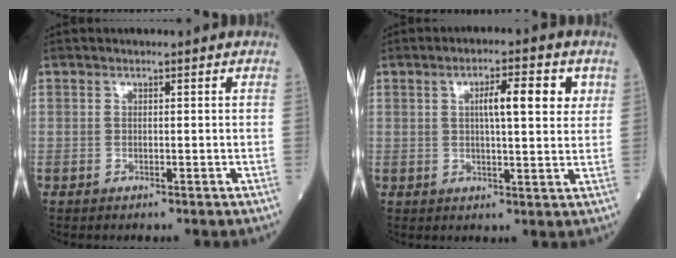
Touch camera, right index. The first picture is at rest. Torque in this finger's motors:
{"motor_torque": [0.27, 0.11, 0.12, 0.04]}